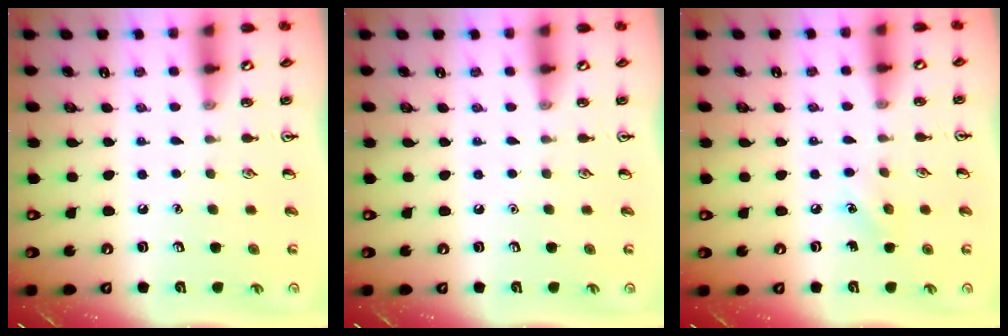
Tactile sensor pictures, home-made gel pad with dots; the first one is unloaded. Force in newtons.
{"total": 0.0}
{"total": 4.8, "press": 4.6, "slide": 1.4}